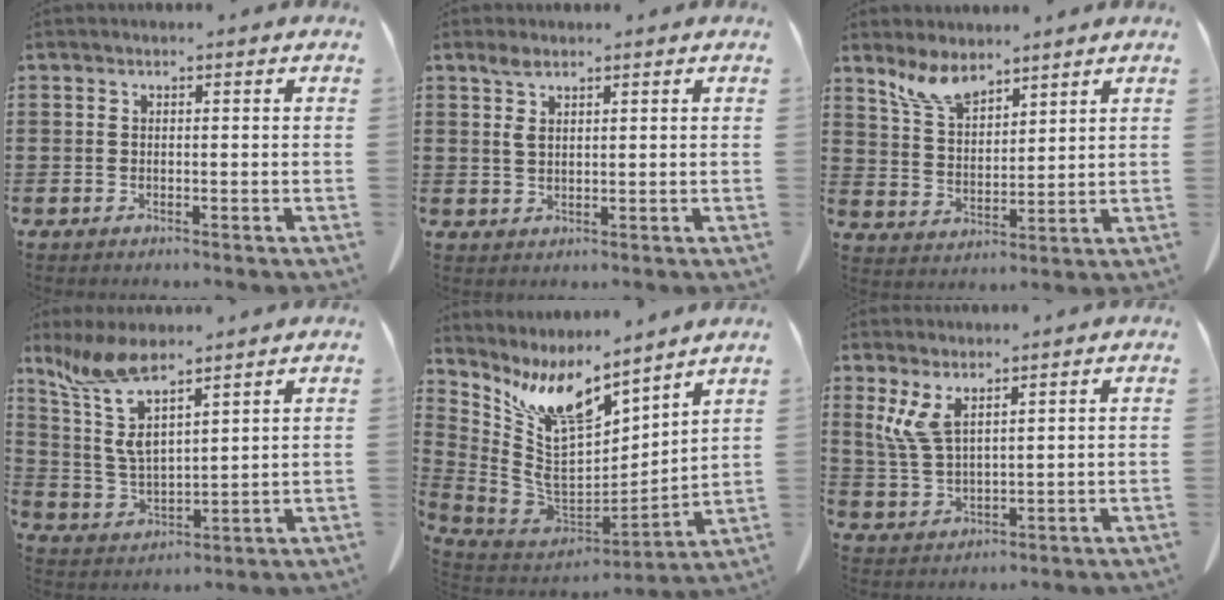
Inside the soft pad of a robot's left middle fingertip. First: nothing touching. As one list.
[{"total": 2.7, "force": [1.5, 1.0, 2.0], "torque": [-0.047, 0.002, 0.027]}, {"total": 6.5, "force": [5.6, 2.0, 2.7], "torque": [-0.070, -0.018, 0.106]}, {"total": 10.2, "force": [6.6, 3.1, 7.2], "torque": [-0.184, -0.028, 0.114]}, {"total": 12.2, "force": [8.1, 4.6, 7.8], "torque": [-0.201, -0.053, 0.144]}, {"total": 5.6, "force": [3.0, 2.0, 4.3], "torque": [-0.116, -0.010, 0.048]}]